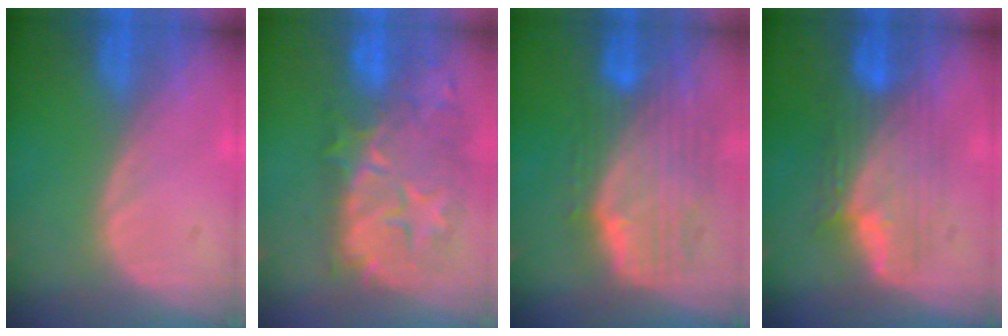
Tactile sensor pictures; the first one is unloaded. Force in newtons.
{"total": 12.2, "press": 11.0, "slide": 5.2}
{"total": 10.2, "press": 8.9, "slide": 5.0}
{"total": 7.6, "press": 7.4, "slide": 1.5}